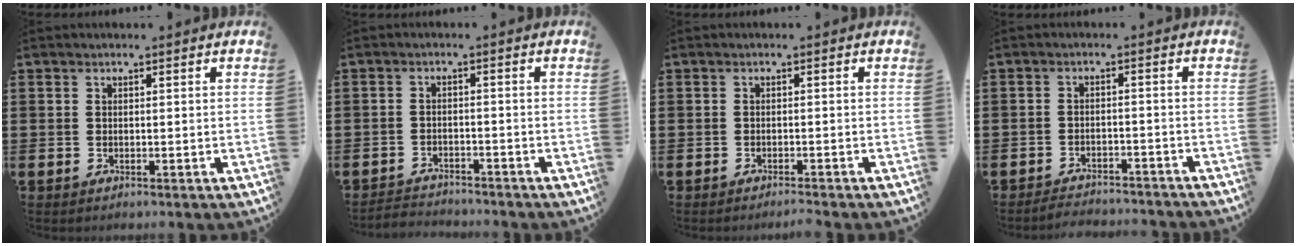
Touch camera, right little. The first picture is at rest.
{"total": 2.1, "force": [-2.1, 0.1, -0.3], "torque": [-0.002, 0.002, -0.047]}
{"total": 0.9, "force": [-0.9, -0.2, 0.1], "torque": [-0.002, -0.001, -0.018]}
{"total": 2.4, "force": [-2.4, 0.0, -0.2], "torque": [-0.002, 0.003, -0.051]}